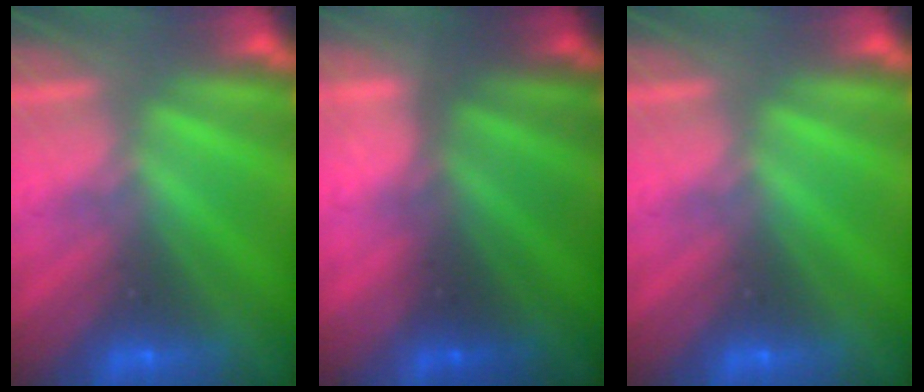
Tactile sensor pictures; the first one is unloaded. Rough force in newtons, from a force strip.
{"total": 1.9}
{"total": 0.0}